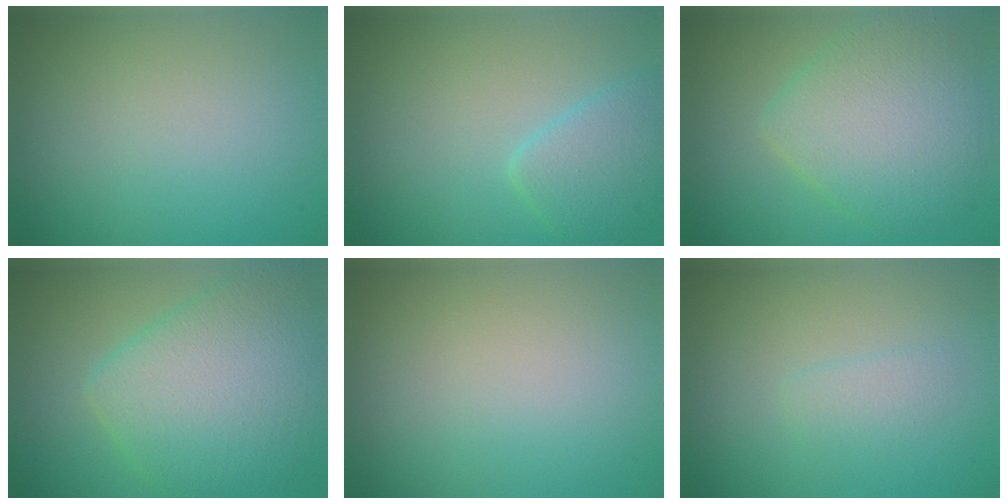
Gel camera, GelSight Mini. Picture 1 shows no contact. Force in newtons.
{"total": 2.8, "press": 2.8, "slide": 0.1}
{"total": 6.6, "press": 6.6, "slide": 0.1}
{"total": 8.3, "press": 8.3, "slide": 0.2}
{"total": 0.0}
{"total": 1.2, "press": 1.2, "slide": 0.0}